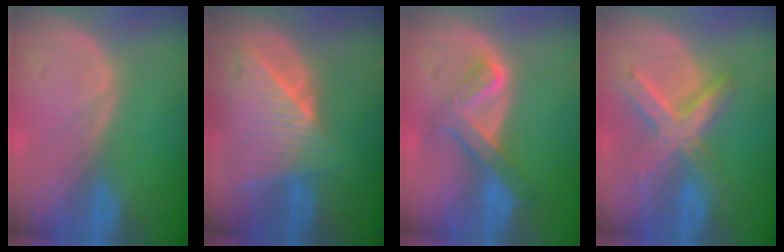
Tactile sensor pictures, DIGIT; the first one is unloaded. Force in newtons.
{"total": 9.2, "press": 8.2, "slide": 4.1}
{"total": 6.7, "press": 5.7, "slide": 3.5}
{"total": 8.0, "press": 7.0, "slide": 4.0}